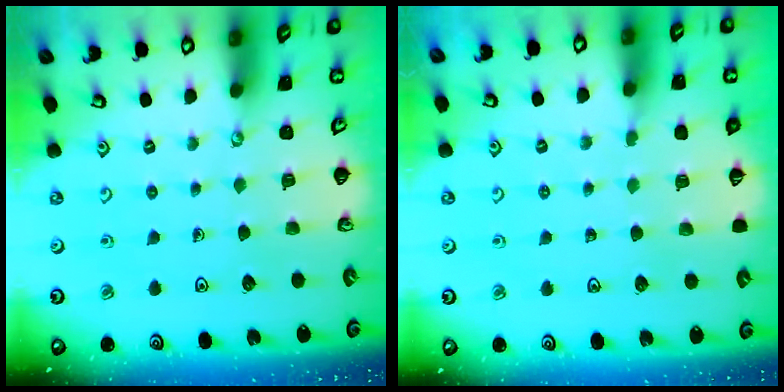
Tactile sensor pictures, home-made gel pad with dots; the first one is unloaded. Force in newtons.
{"total": 3.7, "press": 3.7, "slide": 0.5}